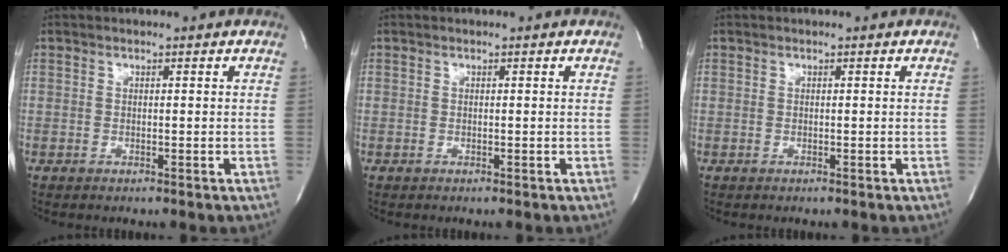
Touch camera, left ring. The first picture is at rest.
{"total": 0.0}
{"total": 0.0}